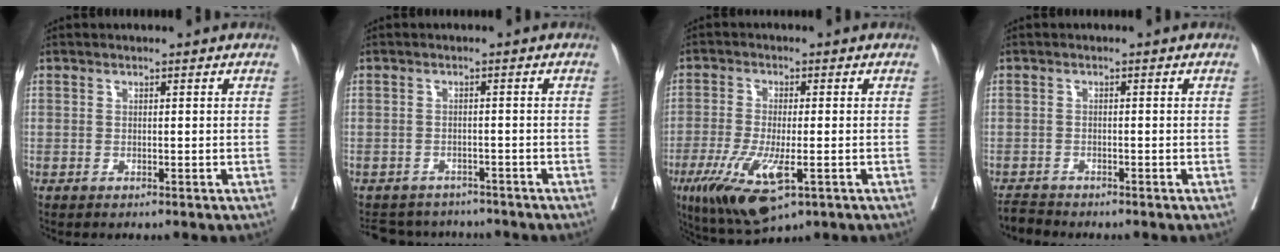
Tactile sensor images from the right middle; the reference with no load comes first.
{"total": 7.3, "force": [-6.9, 2.2, 0.7], "torque": [-0.017, 0.007, -0.092]}
{"total": 11.2, "force": [-4.8, 2.9, 9.7], "torque": [-0.185, -0.031, -0.075]}
{"total": 2.0, "force": [-2.0, -0.2, -0.3], "torque": [0.000, -0.014, -0.035]}